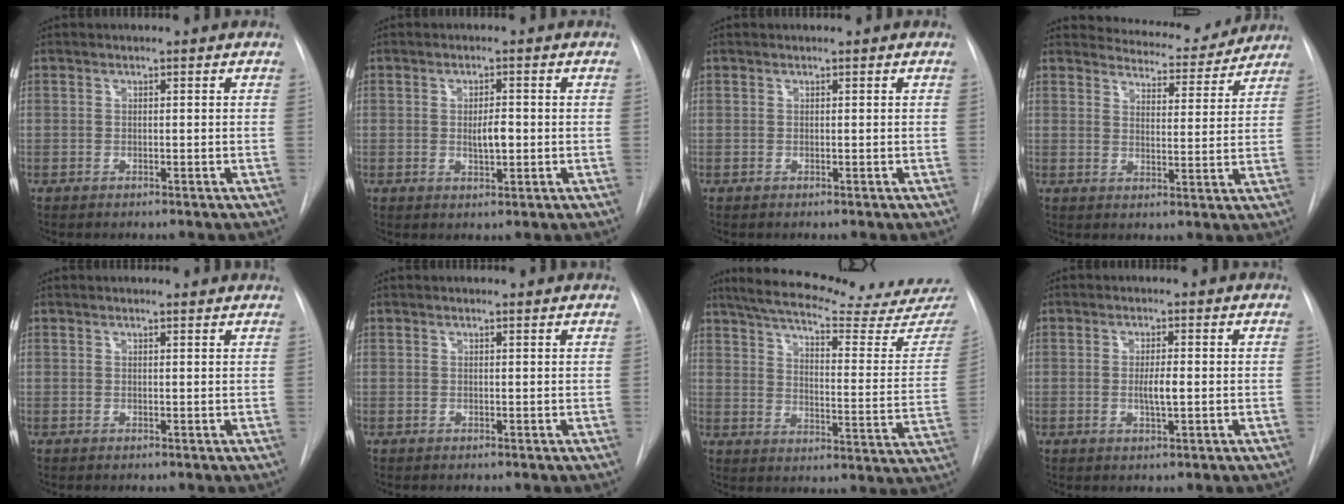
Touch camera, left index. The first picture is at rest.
{"total": 2.9, "force": [-0.6, 0.9, 2.7], "torque": [-0.047, -0.007, -0.008]}
{"total": 0.0}
{"total": 10.3, "force": [9.9, 2.5, 0.9], "torque": [-0.001, -0.018, 0.115]}
{"total": 3.2, "force": [3.1, 0.3, 0.7], "torque": [-0.013, 0.007, 0.027]}
{"total": 1.8, "force": [1.7, 0.1, 0.4], "torque": [-0.011, 0.008, 0.016]}
{"total": 26.9, "force": [23.6, 3.4, 12.4], "torque": [-0.193, -0.071, 0.291]}
{"total": 2.6, "force": [-0.6, 0.2, 2.5], "torque": [-0.047, -0.009, -0.010]}